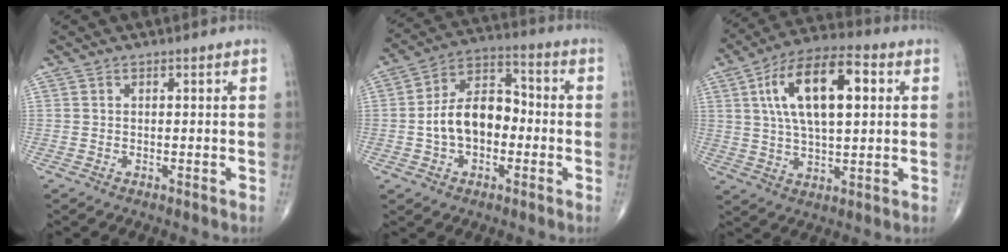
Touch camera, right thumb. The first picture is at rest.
{"total": 12.3, "force": [-1.7, 7.9, 9.2], "torque": [-0.140, 0.041, -0.041]}
{"total": 16.8, "force": [4.3, 7.4, 14.4], "torque": [-0.241, 0.012, 0.069]}